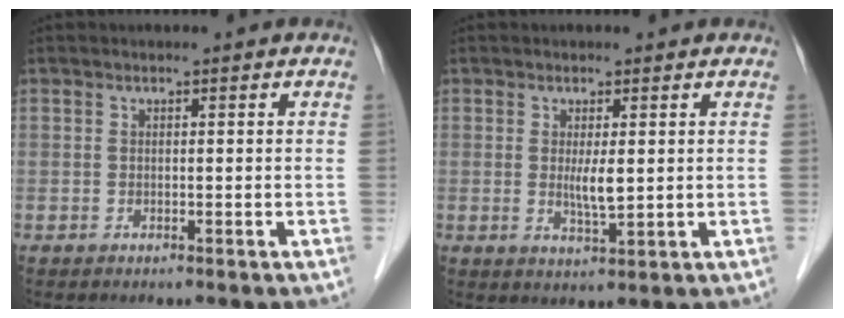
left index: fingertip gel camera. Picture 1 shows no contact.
{"total": 3.2, "force": [0.4, 0.5, 3.1], "torque": [-0.062, -0.007, 0.010]}